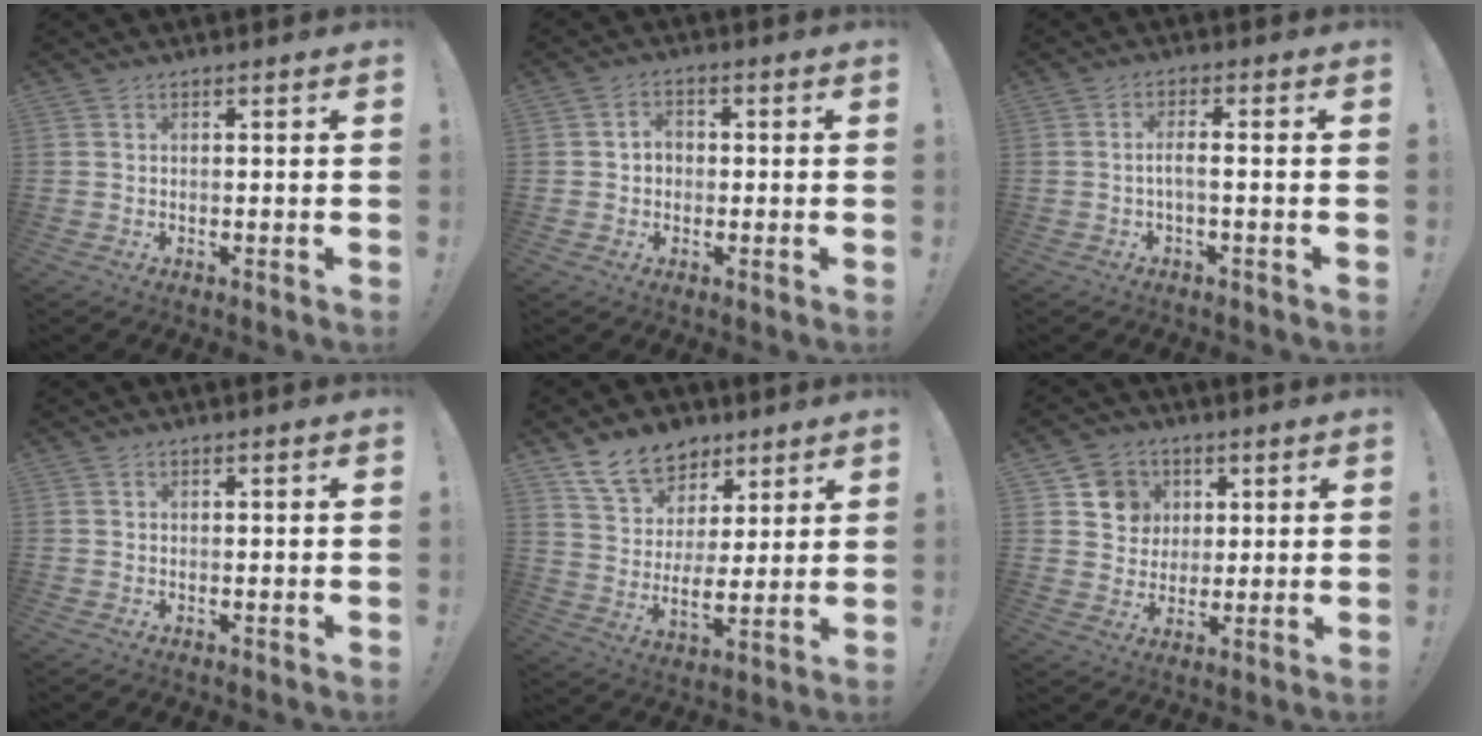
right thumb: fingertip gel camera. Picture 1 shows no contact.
{"total": 3.3, "force": [-0.1, 2.6, 2.0], "torque": [-0.031, 0.004, -0.003]}
{"total": 3.8, "force": [-1.1, 0.2, 3.6], "torque": [-0.074, -0.004, -0.023]}
{"total": 0.0}
{"total": 12.9, "force": [9.0, 7.9, 4.7], "torque": [-0.089, -0.058, 0.173]}
{"total": 8.8, "force": [3.1, 8.1, 1.3], "torque": [-0.013, -0.022, 0.066]}